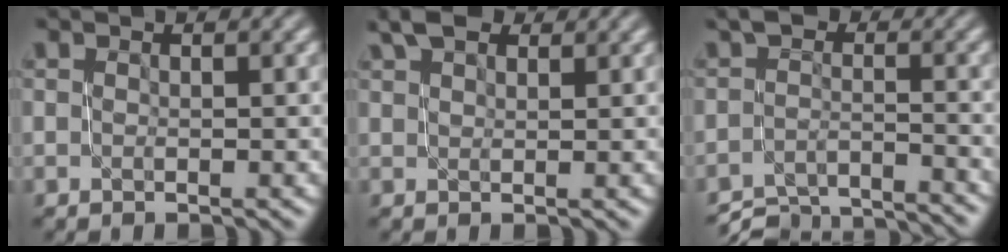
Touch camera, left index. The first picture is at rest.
{"total": 3.5, "force": [2.8, 1.3, 1.6], "torque": [-0.028, 0.014, 0.049]}
{"total": 6.7, "force": [-6.2, 1.6, 2.0], "torque": [-0.022, -0.009, -0.099]}